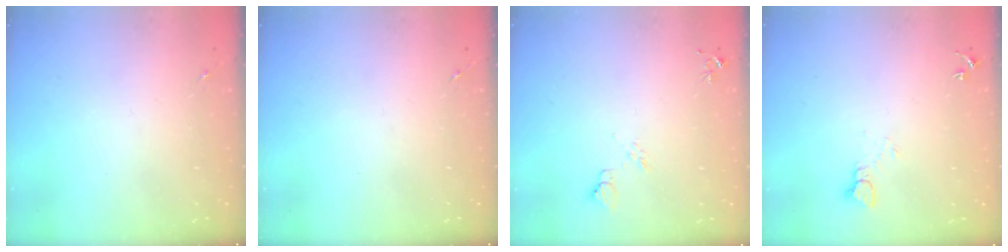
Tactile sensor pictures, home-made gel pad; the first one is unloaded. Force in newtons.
{"total": 0.0}
{"total": 6.5, "press": 6.5, "slide": 0.8}
{"total": 3.4, "press": 3.4, "slide": 0.2}